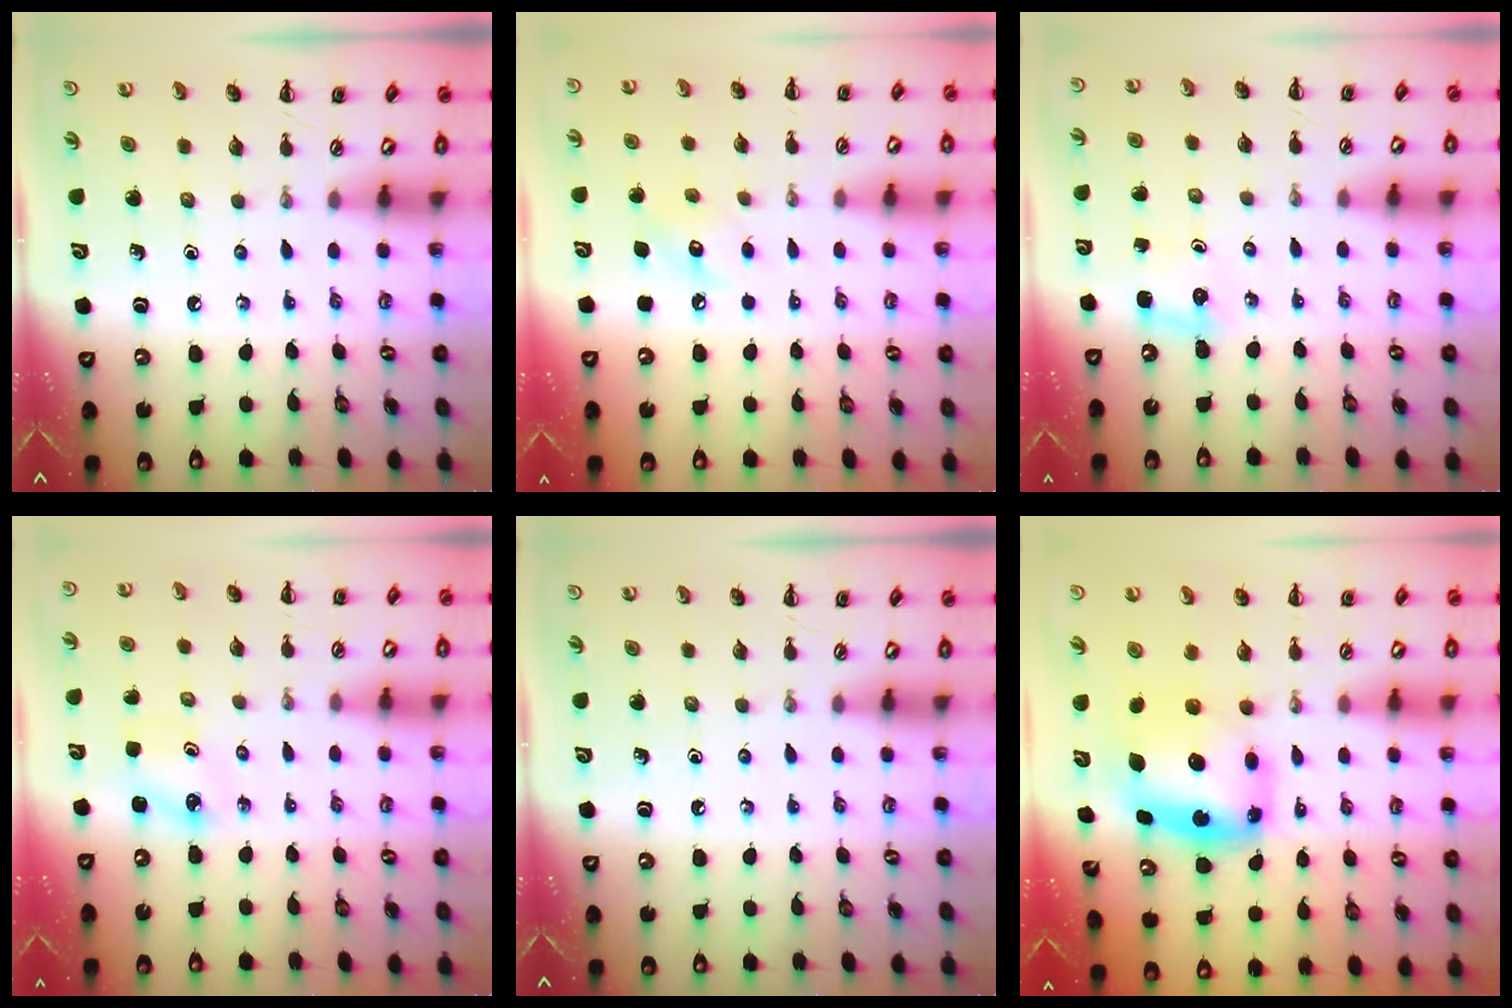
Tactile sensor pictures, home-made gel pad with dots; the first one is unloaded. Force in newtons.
{"total": 6.8, "press": 6.7, "slide": 0.9}
{"total": 2.1, "press": 2.0, "slide": 0.6}
{"total": 2.9, "press": 2.9, "slide": 0.6}
{"total": 0.0}
{"total": 6.3, "press": 6.1, "slide": 1.6}